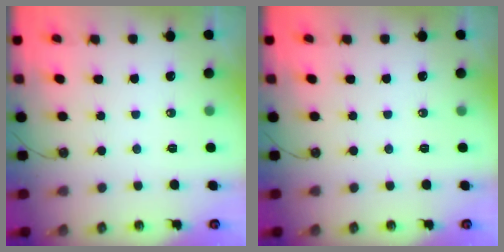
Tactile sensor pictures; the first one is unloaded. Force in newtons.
{"total": 0.0}